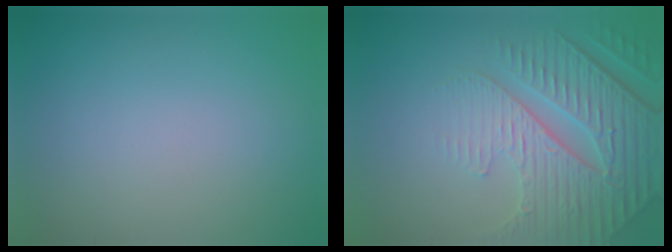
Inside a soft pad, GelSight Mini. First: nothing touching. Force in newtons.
{"total": 6.6, "press": 5.2, "slide": 4.1}